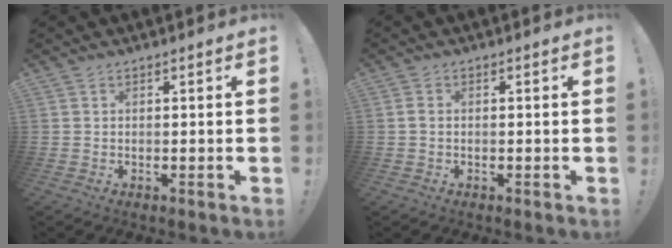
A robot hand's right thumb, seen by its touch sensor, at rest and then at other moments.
{"total": 0.8, "force": [-0.1, 0.6, 0.5], "torque": [-0.012, 0.004, -0.002]}